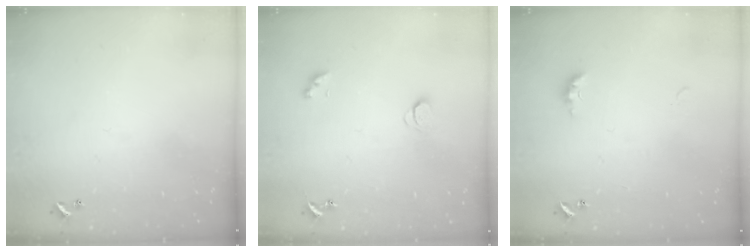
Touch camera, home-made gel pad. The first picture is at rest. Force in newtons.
{"total": 1.7, "press": 1.7, "slide": 0.3}
{"total": 3.2, "press": 3.1, "slide": 0.6}